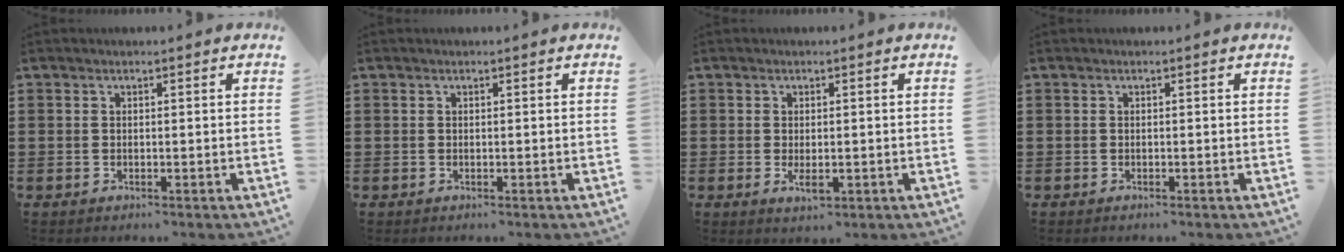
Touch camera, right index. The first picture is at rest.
{"total": 0.0}
{"total": 2.3, "force": [-0.5, 0.9, 2.1], "torque": [-0.046, -0.006, -0.010]}
{"total": 0.0}